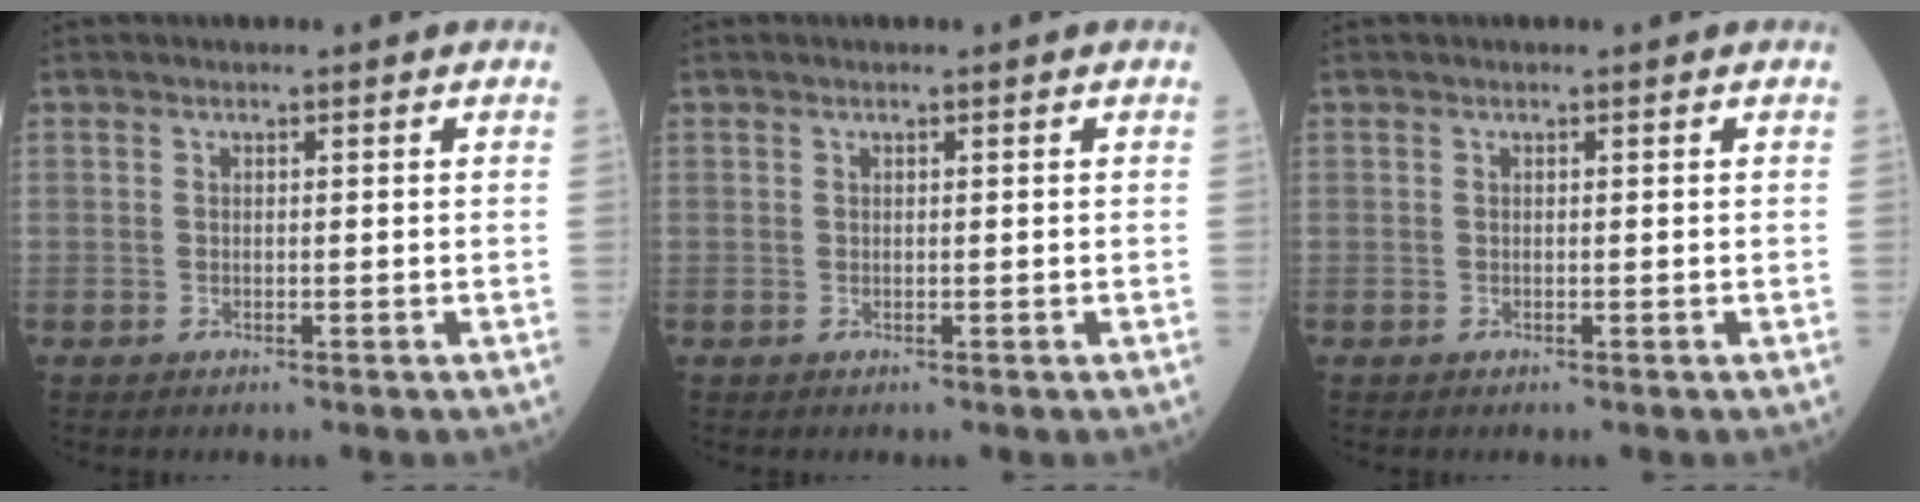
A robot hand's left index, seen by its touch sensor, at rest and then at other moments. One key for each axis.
{"total": 0.0}
{"total": 0.0}